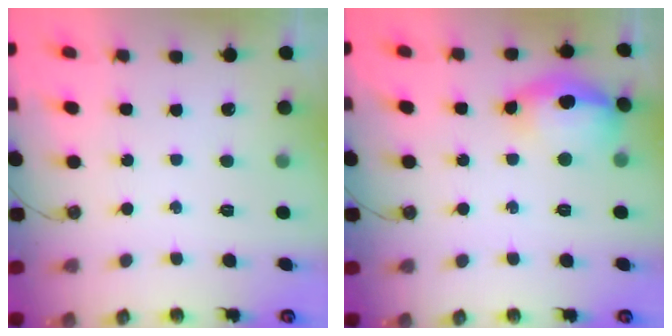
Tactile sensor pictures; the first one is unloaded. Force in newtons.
{"total": 20.4, "press": 16.3, "slide": 12.3}